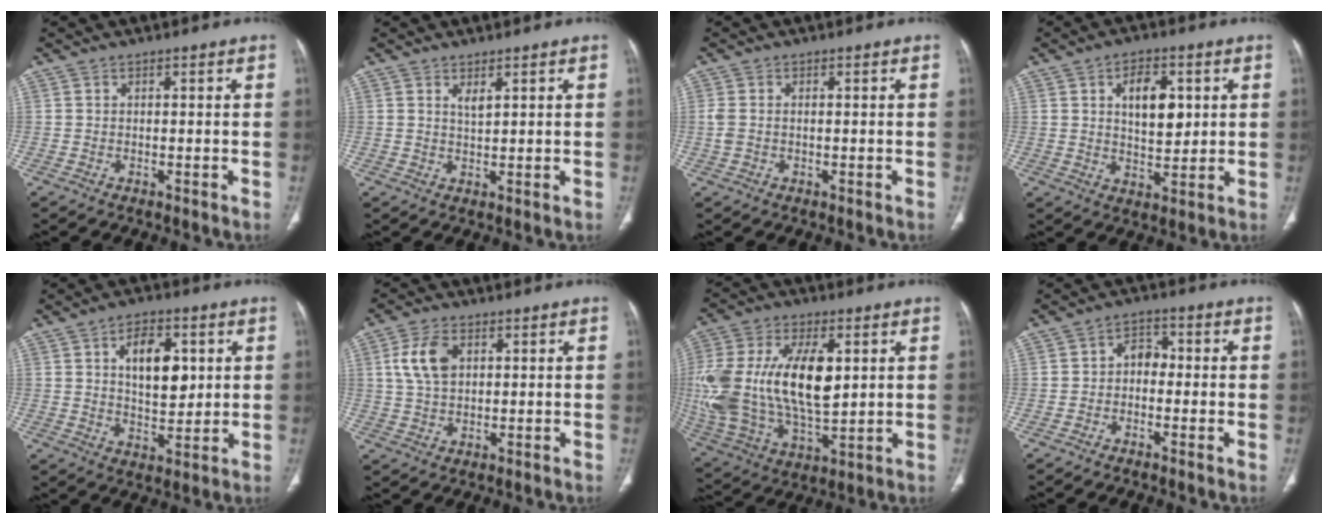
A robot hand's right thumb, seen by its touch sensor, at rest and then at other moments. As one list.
[{"total": 1.7, "force": [1.3, 0.3, 1.0], "torque": [-0.016, -0.011, 0.024]}, {"total": 2.6, "force": [0.0, 1.7, 1.9], "torque": [-0.064, 0.009, 0.002]}, {"total": 9.0, "force": [2.5, 5.0, 7.0], "torque": [-0.079, -0.016, 0.042]}, {"total": 10.7, "force": [3.0, 6.0, 8.4], "torque": [-0.095, -0.018, 0.050]}, {"total": 7.2, "force": [2.2, 4.5, 5.2], "torque": [-0.102, 0.001, 0.044]}, {"total": 25.7, "force": [3.6, 13.6, 21.6], "torque": [-0.456, -0.013, 0.070]}, {"total": 3.7, "force": [-0.5, 2.7, 2.5], "torque": [-0.020, 0.018, -0.024]}]